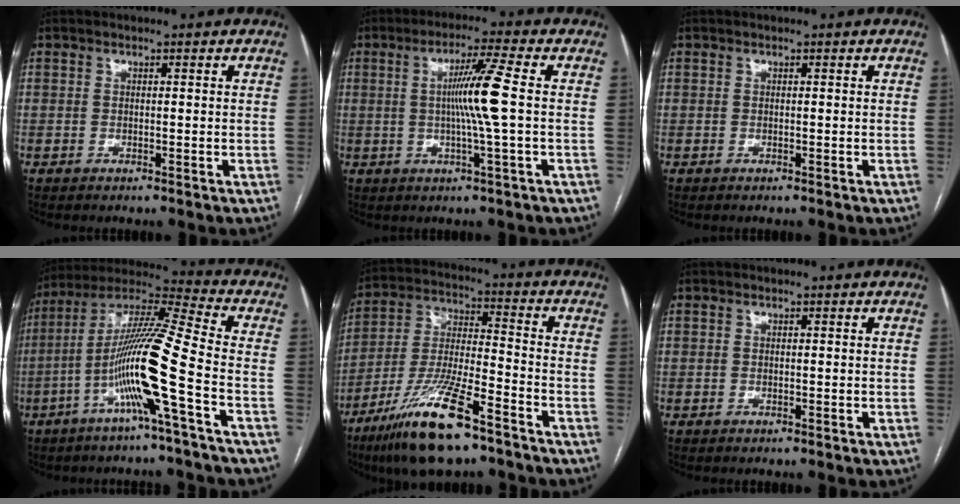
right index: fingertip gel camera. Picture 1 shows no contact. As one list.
[{"total": 7.8, "force": [0.3, -1.4, 7.7], "torque": [-0.141, -0.001, 0.006]}, {"total": 0.0}, {"total": 15.0, "force": [-5.0, -1.5, 14.1], "torque": [-0.269, 0.002, -0.104]}, {"total": 15.9, "force": [-10.6, 2.5, 11.6], "torque": [-0.245, -0.029, -0.193]}, {"total": 0.0}]